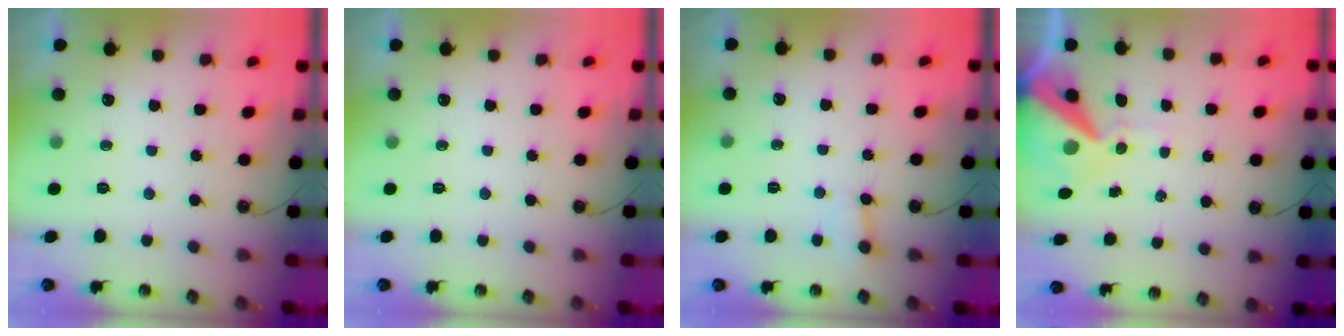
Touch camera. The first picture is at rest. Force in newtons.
{"total": 0.0}
{"total": 3.0, "press": 3.0, "slide": 0.3}
{"total": 11.5, "press": 11.4, "slide": 1.6}